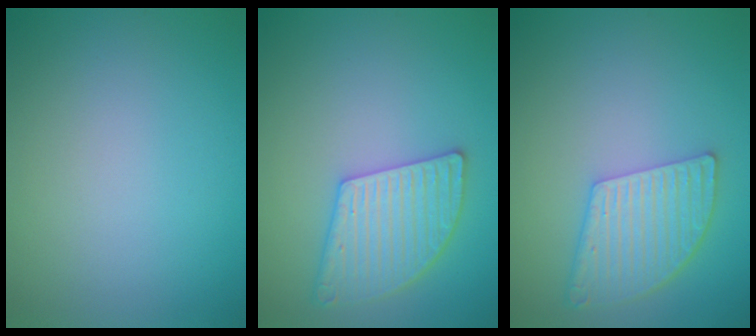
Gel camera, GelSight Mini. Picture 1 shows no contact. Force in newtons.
{"total": 4.8, "press": 4.3, "slide": 2.1}
{"total": 5.1, "press": 4.0, "slide": 3.1}